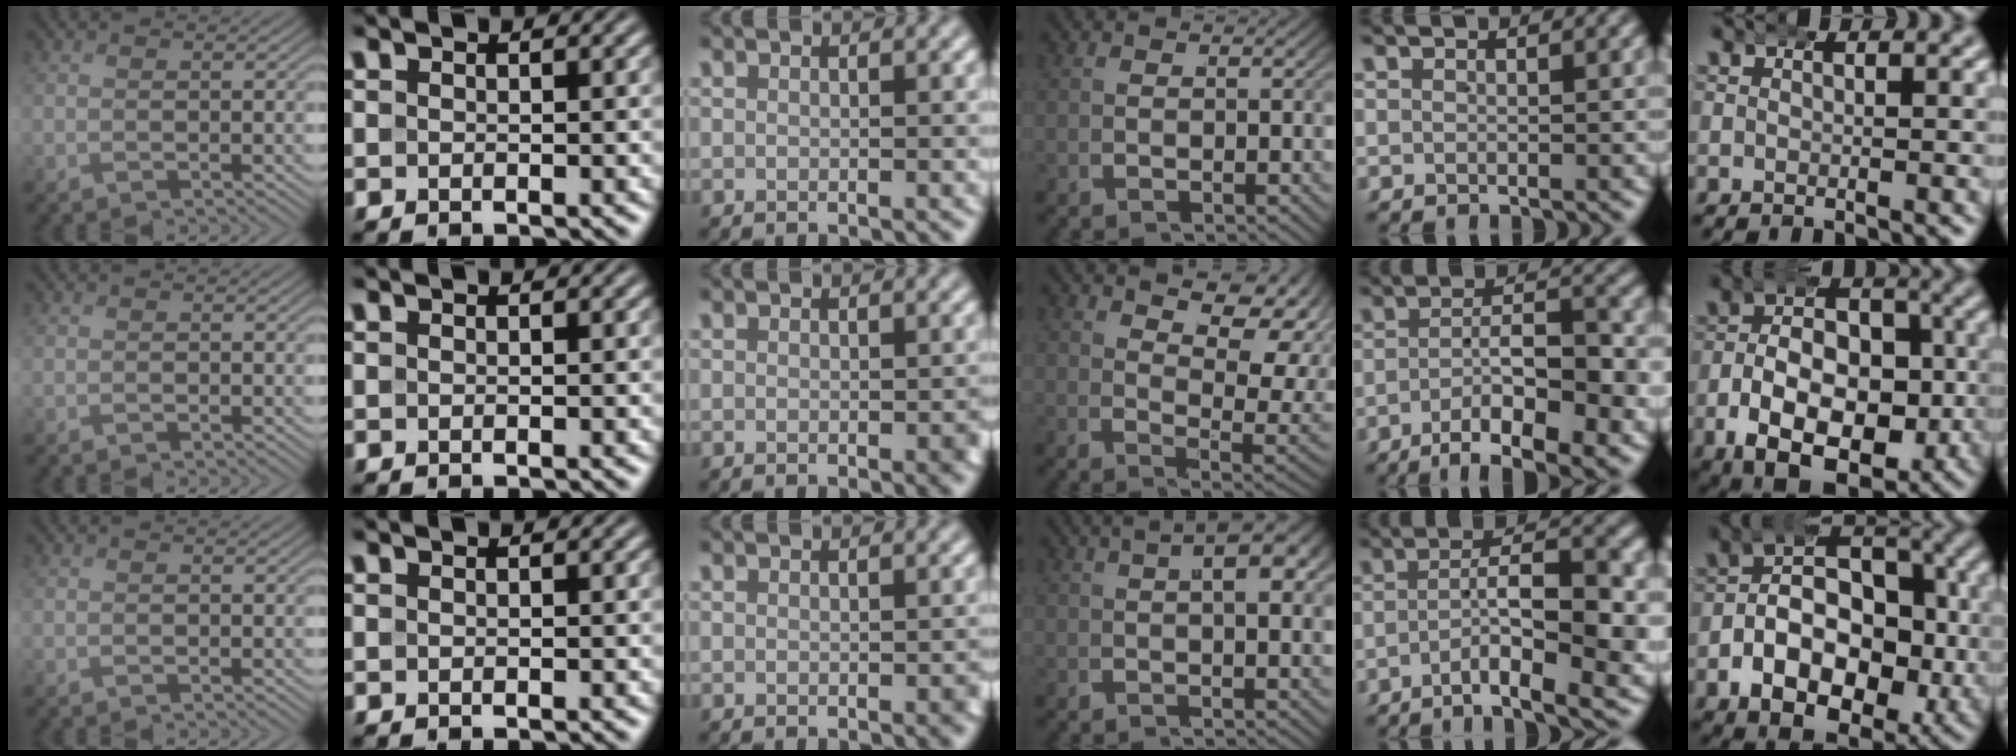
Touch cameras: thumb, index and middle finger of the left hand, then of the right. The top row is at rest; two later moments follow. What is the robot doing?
{"motion": "wrap", "object": "arm wrap"}